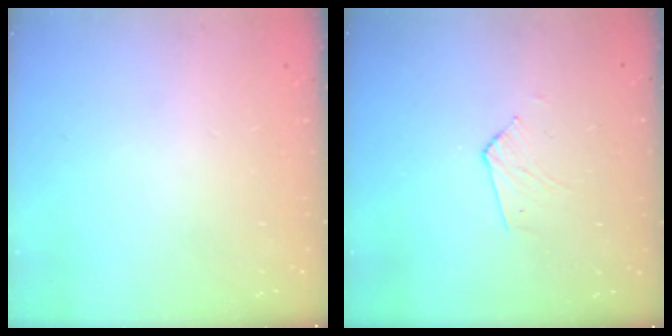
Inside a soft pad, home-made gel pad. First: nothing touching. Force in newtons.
{"total": 2.6, "press": 2.6, "slide": 0.2}